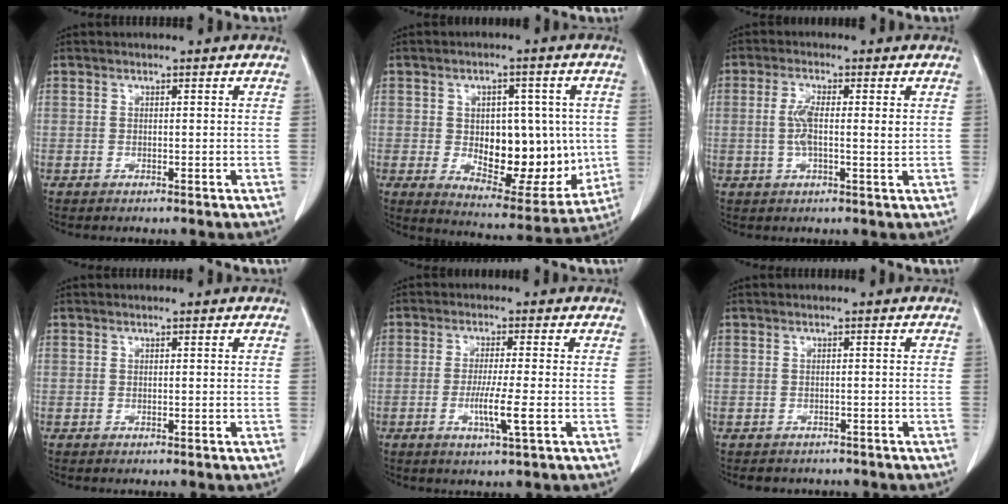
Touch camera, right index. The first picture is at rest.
{"total": 16.2, "force": [-0.5, 8.7, 13.7], "torque": [-0.192, 0.003, 0.020]}
{"total": 5.1, "force": [0.6, 1.2, 4.9], "torque": [-0.099, 0.007, 0.010]}
{"total": 0.0}
{"total": 5.3, "force": [-1.4, -0.4, 5.1], "torque": [-0.097, -0.011, -0.024]}
{"total": 3.6, "force": [-3.0, 1.8, 0.6], "torque": [-0.011, 0.003, -0.036]}